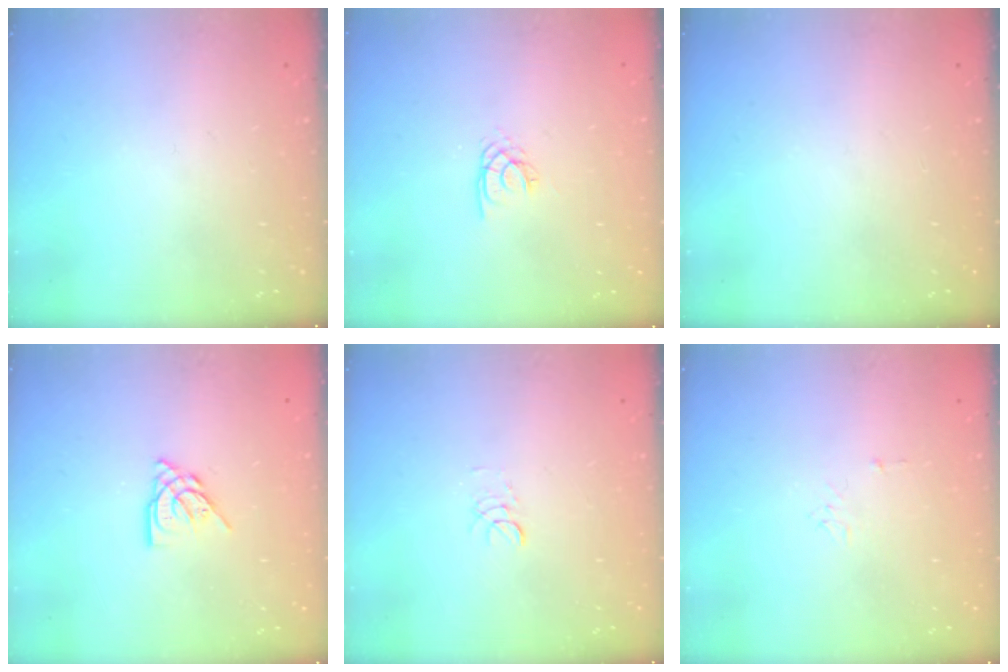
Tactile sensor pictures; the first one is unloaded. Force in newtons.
{"total": 2.1, "press": 2.1, "slide": 0.4}
{"total": 0.0}
{"total": 8.0, "press": 7.9, "slide": 0.6}
{"total": 3.6, "press": 3.6, "slide": 0.3}
{"total": 4.9, "press": 4.9, "slide": 0.5}